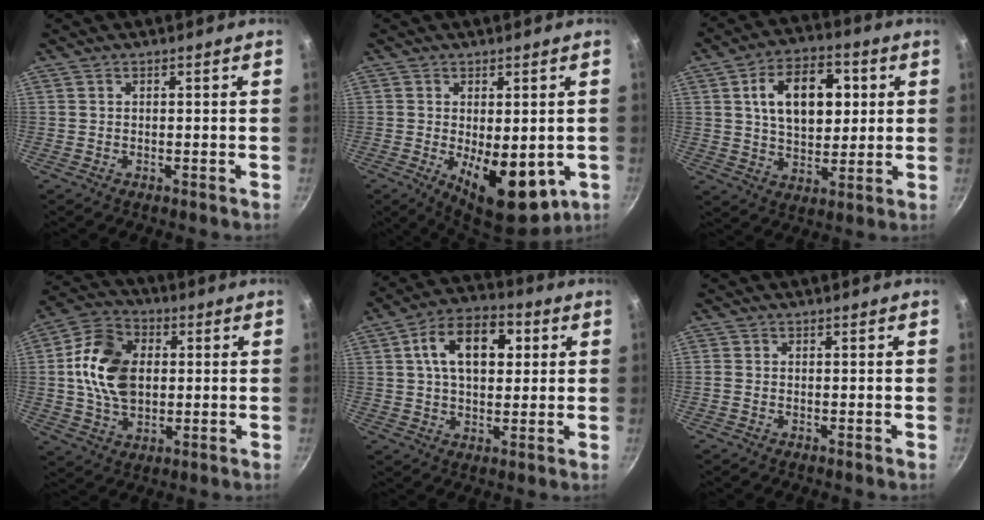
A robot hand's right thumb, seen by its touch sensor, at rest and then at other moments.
{"total": 13.0, "force": [-2.7, 6.4, 11.0], "torque": [-0.135, -0.015, -0.021]}
{"total": 15.3, "force": [3.5, 9.6, 11.4], "torque": [-0.144, -0.001, 0.054]}
{"total": 14.8, "force": [1.4, 10.4, 10.5], "torque": [-0.168, 0.010, 0.014]}
{"total": 14.0, "force": [3.5, 8.7, 10.4], "torque": [-0.137, 0.012, 0.045]}
{"total": 0.8, "force": [-0.3, 0.6, 0.4], "torque": [-0.009, 0.002, -0.009]}